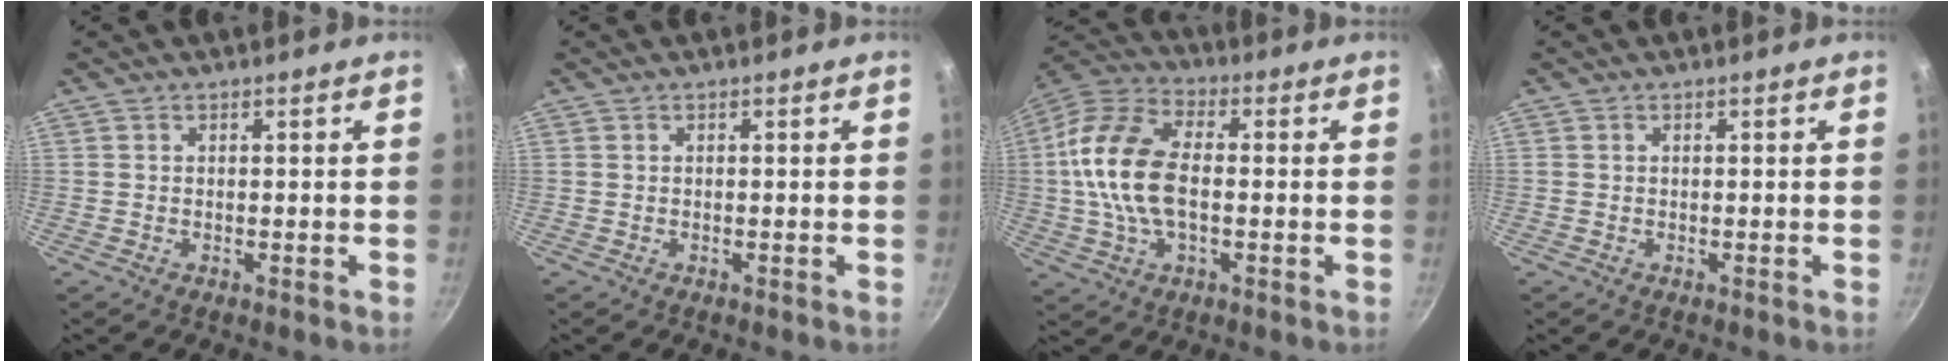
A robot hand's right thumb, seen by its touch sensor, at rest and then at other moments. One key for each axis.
{"total": 0.0}
{"total": 16.3, "fx": -0.2, "fy": 9.2, "fz": 13.4, "tx": -0.257, "ty": 0.031, "tz": -0.020}
{"total": 0.0}